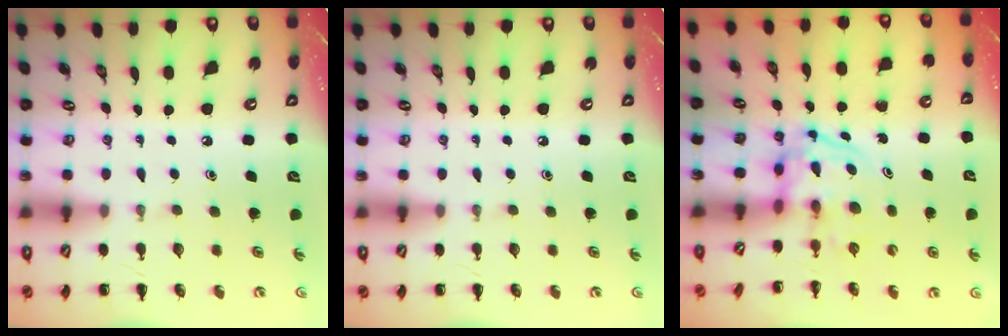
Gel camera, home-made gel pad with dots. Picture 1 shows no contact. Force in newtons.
{"total": 0.0}
{"total": 3.6, "press": 3.5, "slide": 0.5}